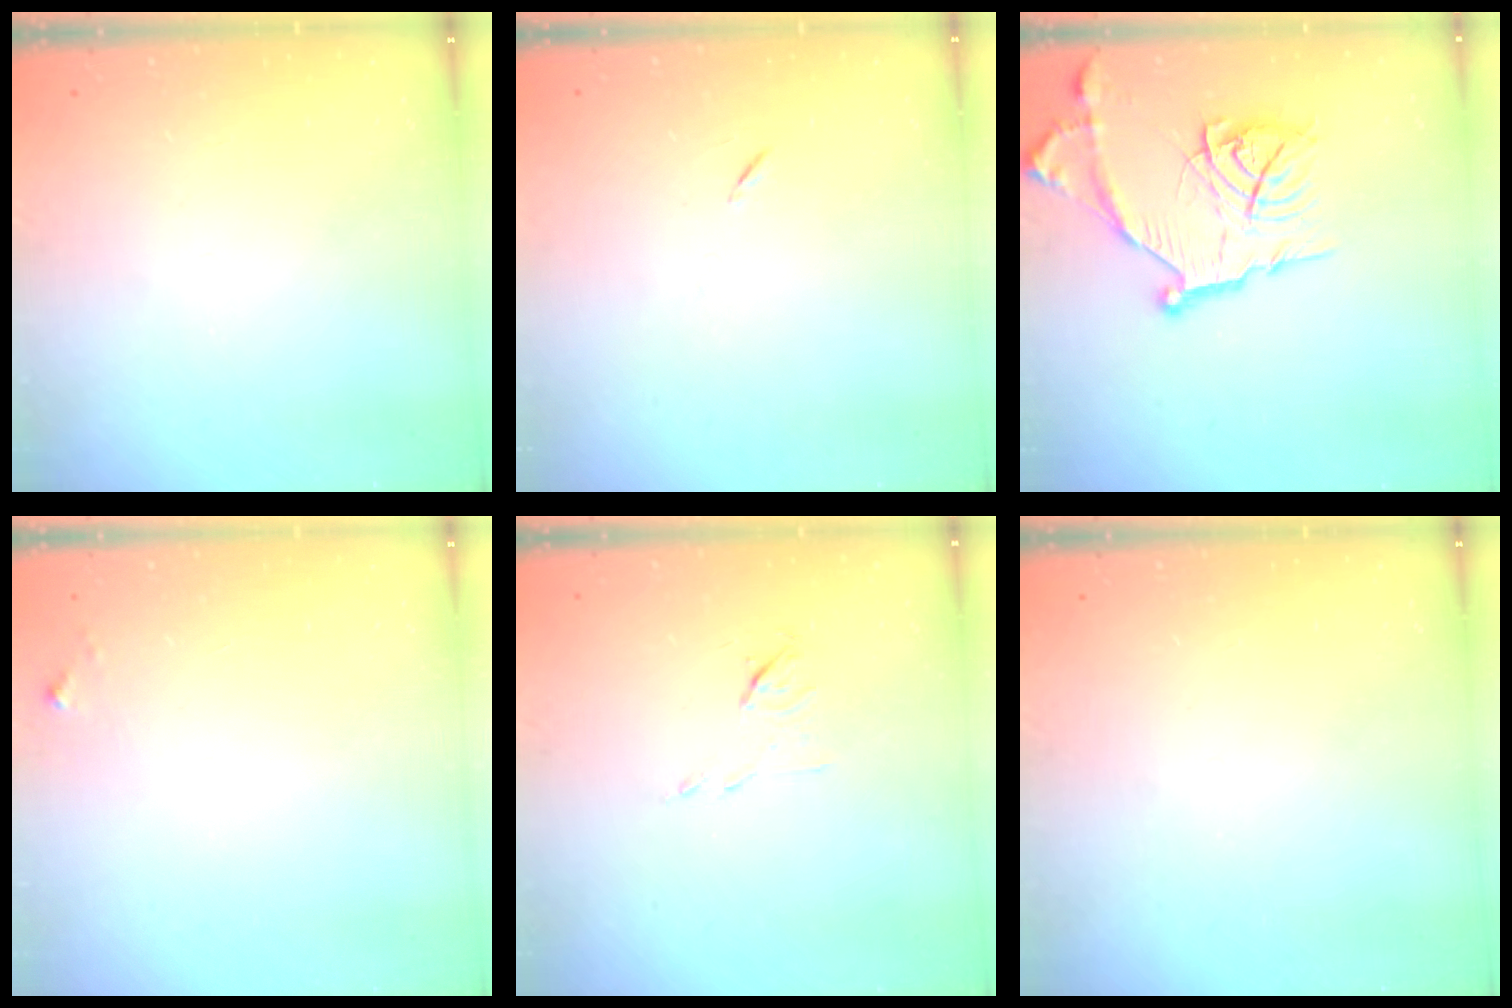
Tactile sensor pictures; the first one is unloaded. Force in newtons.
{"total": 5.8, "press": 5.4, "slide": 2.1}
{"total": 17.5, "press": 17.4, "slide": 1.6}
{"total": 2.8, "press": 2.8, "slide": 0.2}
{"total": 4.8, "press": 4.7, "slide": 1.0}
{"total": 0.0}